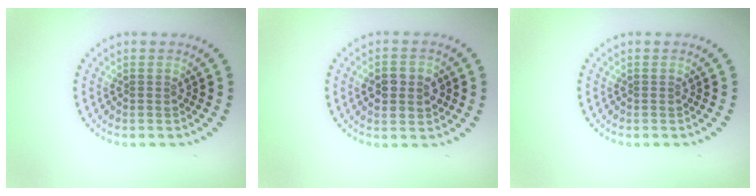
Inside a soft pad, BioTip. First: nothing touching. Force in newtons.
{"total": 2.9, "press": 2.9, "slide": 0.1}
{"total": 0.0}